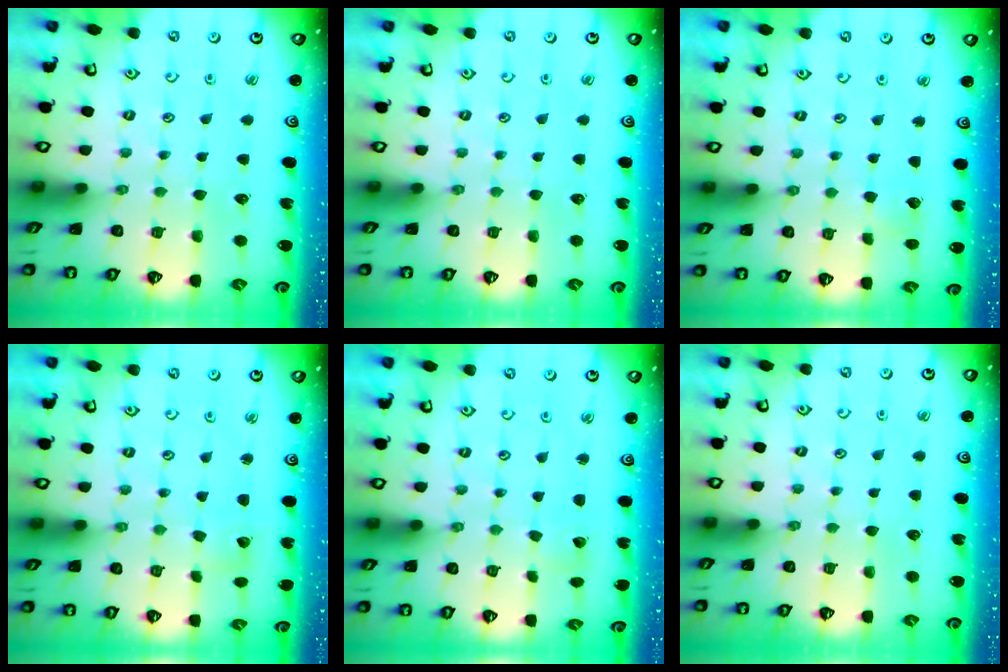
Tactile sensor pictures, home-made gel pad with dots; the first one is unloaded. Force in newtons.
{"total": 0.0}
{"total": 2.4, "press": 2.4, "slide": 0.2}
{"total": 3.0, "press": 3.0, "slide": 0.3}
{"total": 1.6, "press": 1.6, "slide": 0.1}
{"total": 0.0}